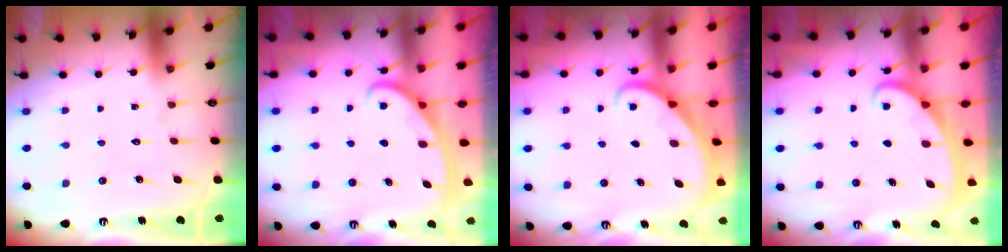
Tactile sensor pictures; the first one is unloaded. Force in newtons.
{"total": 2.8, "press": 2.8, "slide": 0.4}
{"total": 2.2, "press": 2.2, "slide": 0.1}
{"total": 2.2, "press": 2.1, "slide": 0.3}